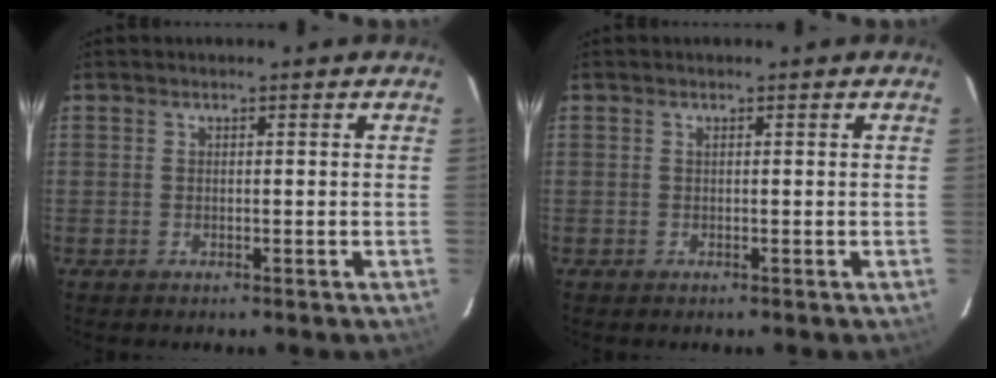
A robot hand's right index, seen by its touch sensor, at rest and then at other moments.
{"total": 0.0}